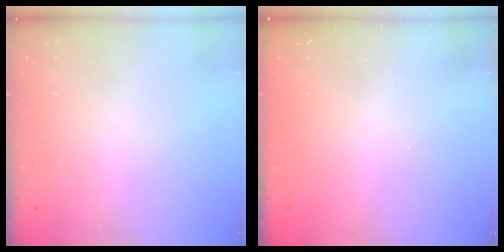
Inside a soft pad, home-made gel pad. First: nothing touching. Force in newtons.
{"total": 2.5, "press": 2.4, "slide": 0.8}